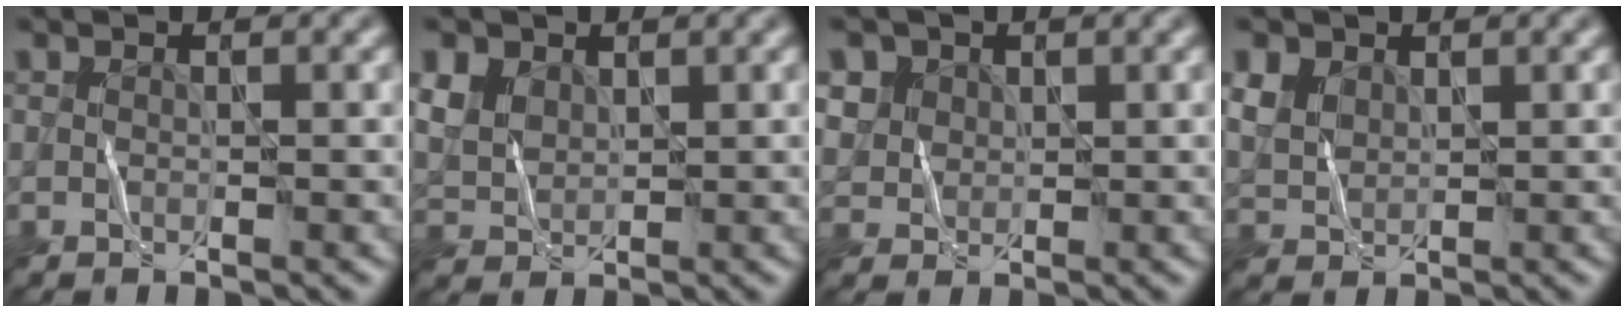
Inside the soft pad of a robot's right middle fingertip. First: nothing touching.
{"total": 3.1, "force": [1.9, 2.3, 1.0], "torque": [-0.039, 0.010, 0.032]}
{"total": 2.6, "force": [1.6, 2.0, 0.2], "torque": [-0.020, 0.001, 0.033]}
{"total": 2.4, "force": [1.5, 1.7, 0.6], "torque": [-0.029, 0.005, 0.032]}